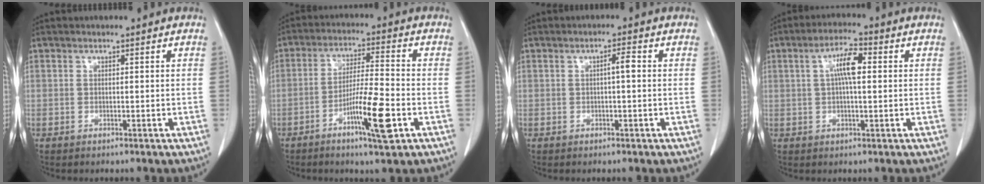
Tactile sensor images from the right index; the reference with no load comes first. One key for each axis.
{"total": 9.6, "fx": -4.1, "fy": 0.4, "fz": 8.7, "tx": -0.157, "ty": -0.009, "tz": -0.072}
{"total": 1.9, "fx": 0.1, "fy": 0.2, "fz": 1.9, "tx": -0.031, "ty": 0.004, "tz": 0.000}
{"total": 5.9, "fx": 1.1, "fy": 1.3, "fz": 5.6, "tx": -0.106, "ty": 0.016, "tz": 0.018}